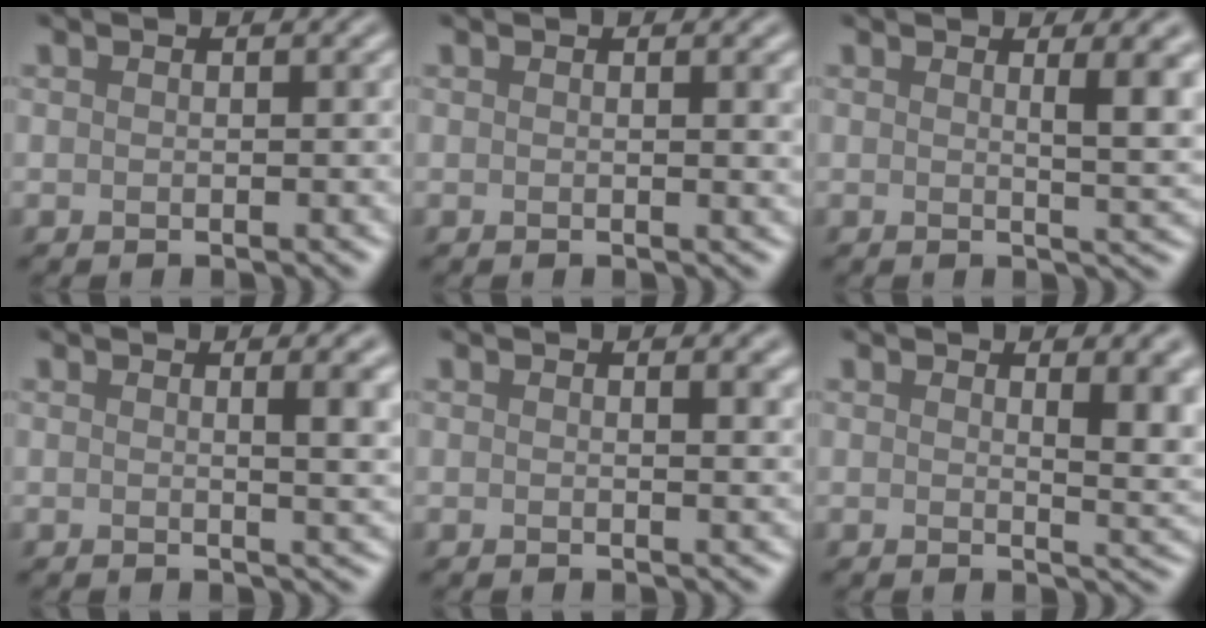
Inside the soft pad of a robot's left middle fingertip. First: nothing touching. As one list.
[{"total": 1.2, "force": [0.5, 0.2, 1.0], "torque": [-0.011, -0.001, 0.008]}, {"total": 3.7, "force": [1.1, 0.9, 3.4], "torque": [-0.042, -0.005, 0.018]}, {"total": 3.3, "force": [0.8, 0.9, 3.0], "torque": [-0.031, -0.001, 0.010]}, {"total": 1.3, "force": [0.8, 0.4, 1.0], "torque": [-0.010, -0.002, 0.014]}, {"total": 4.4, "force": [1.5, 1.6, 3.8], "torque": [-0.043, -0.007, 0.027]}]